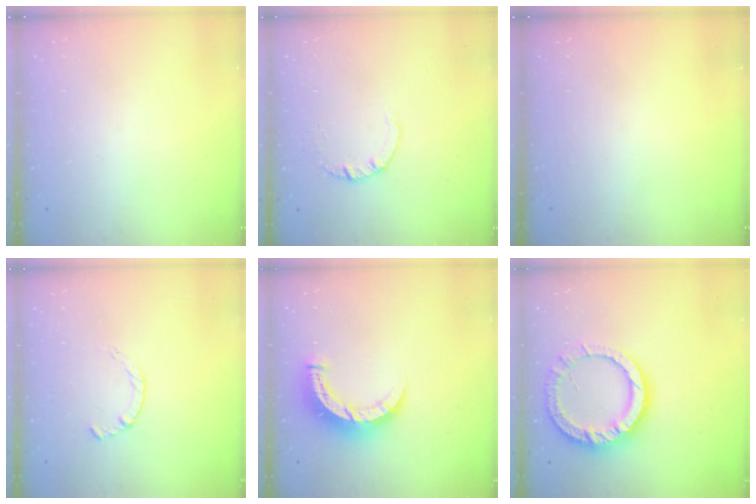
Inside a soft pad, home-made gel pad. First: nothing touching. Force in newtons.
{"total": 1.8, "press": 1.8, "slide": 0.1}
{"total": 0.0}
{"total": 2.2, "press": 2.2, "slide": 0.4}
{"total": 8.6, "press": 8.6, "slide": 0.6}
{"total": 14.2, "press": 14.1, "slide": 1.4}